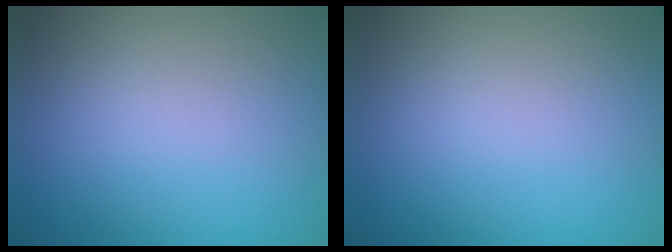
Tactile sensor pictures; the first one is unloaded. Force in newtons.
{"total": 0.0}